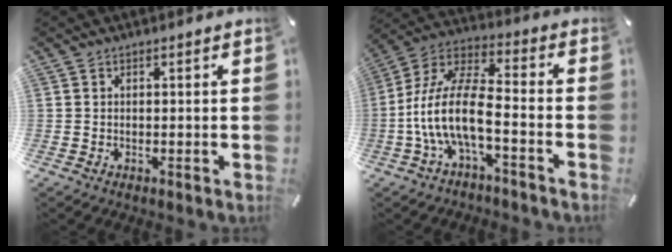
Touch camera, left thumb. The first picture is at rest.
{"total": 14.1, "force": [-4.6, 5.2, 12.2], "torque": [-0.265, -0.003, -0.087]}